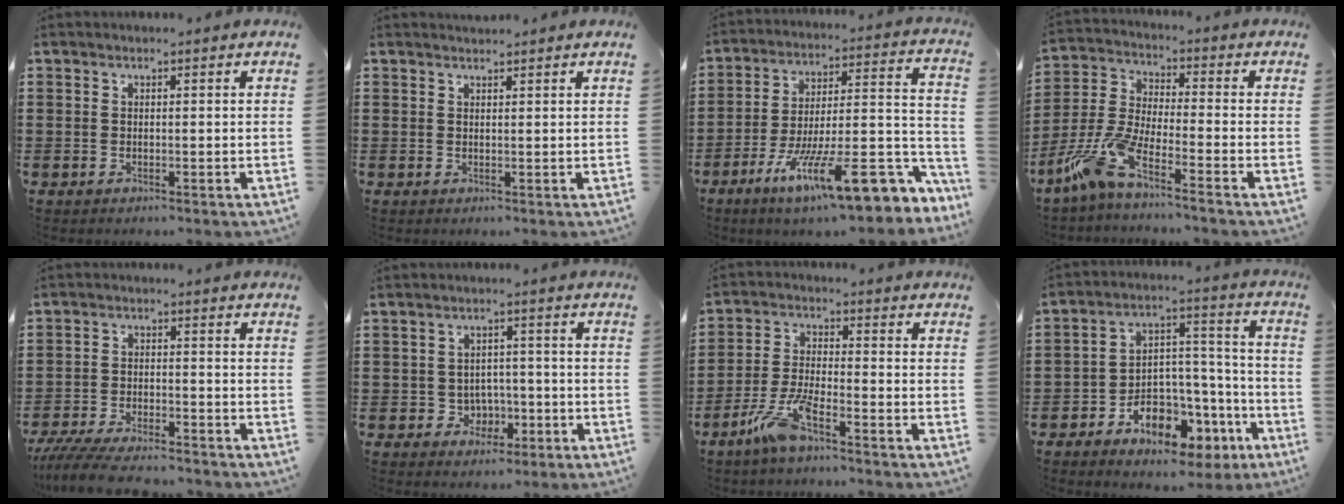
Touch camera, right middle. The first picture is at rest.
{"total": 1.0, "force": [1.0, 0.0, -0.1], "torque": [-0.002, -0.003, 0.020]}
{"total": 15.9, "force": [-9.5, 3.6, 12.2], "torque": [-0.177, 0.010, -0.158]}
{"total": 8.3, "force": [-6.3, 0.9, 5.3], "torque": [-0.148, -0.021, -0.133]}
{"total": 5.8, "force": [-5.4, 0.7, 2.2], "torque": [-0.053, -0.007, -0.106]}
{"total": 3.3, "force": [-1.3, 2.7, 1.3], "torque": [-0.035, 0.004, -0.029]}
{"total": 7.2, "force": [-4.8, 1.1, 5.3], "torque": [-0.124, -0.010, -0.093]}
{"total": 8.6, "force": [-5.6, 5.0, 4.3], "torque": [-0.076, 0.026, -0.096]}